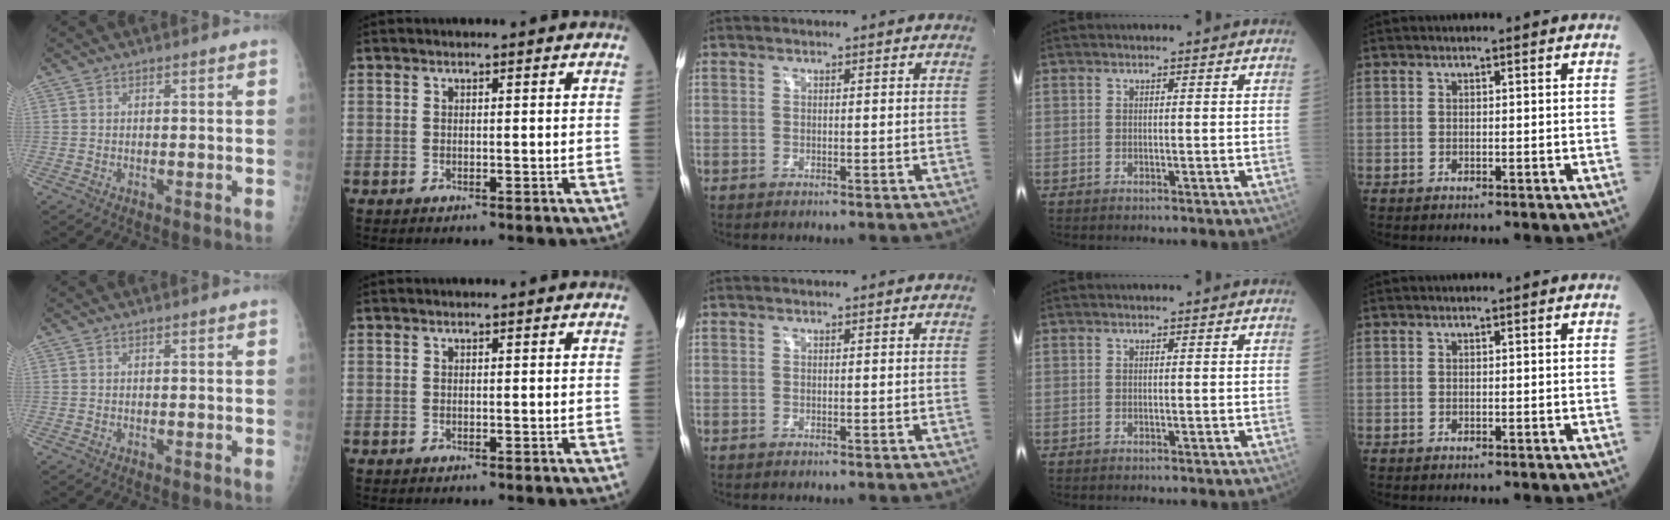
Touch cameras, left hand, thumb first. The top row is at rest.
{}